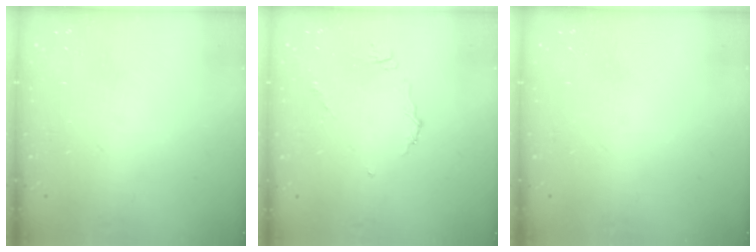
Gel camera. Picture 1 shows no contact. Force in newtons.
{"total": 4.3, "press": 4.3, "slide": 0.5}
{"total": 0.0}